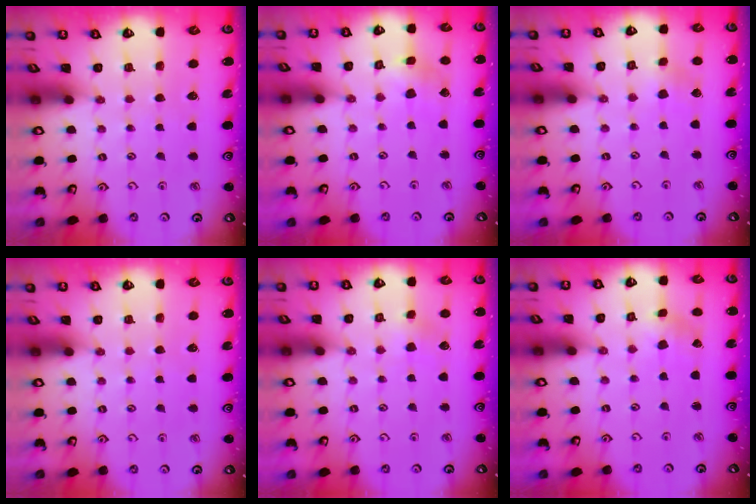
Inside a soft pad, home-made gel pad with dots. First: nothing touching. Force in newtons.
{"total": 2.7, "press": 2.7, "slide": 0.3}
{"total": 2.3, "press": 2.3, "slide": 0.3}
{"total": 0.0}
{"total": 2.9, "press": 2.9, "slide": 0.3}
{"total": 0.8, "press": 0.8, "slide": 0.1}